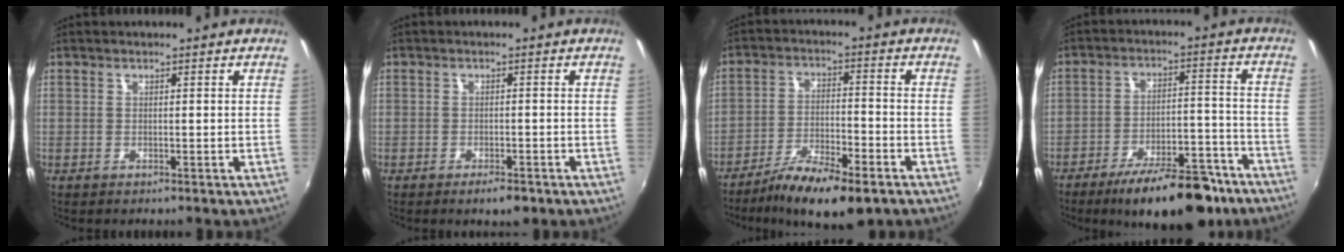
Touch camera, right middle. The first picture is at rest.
{"total": 3.1, "force": [-2.1, 1.3, 1.9], "torque": [-0.040, -0.005, -0.033]}
{"total": 12.3, "force": [-8.9, 2.9, 8.0], "torque": [-0.158, -0.025, -0.155]}
{"total": 17.3, "force": [-13.2, 5.6, 9.7], "torque": [-0.153, -0.003, -0.183]}